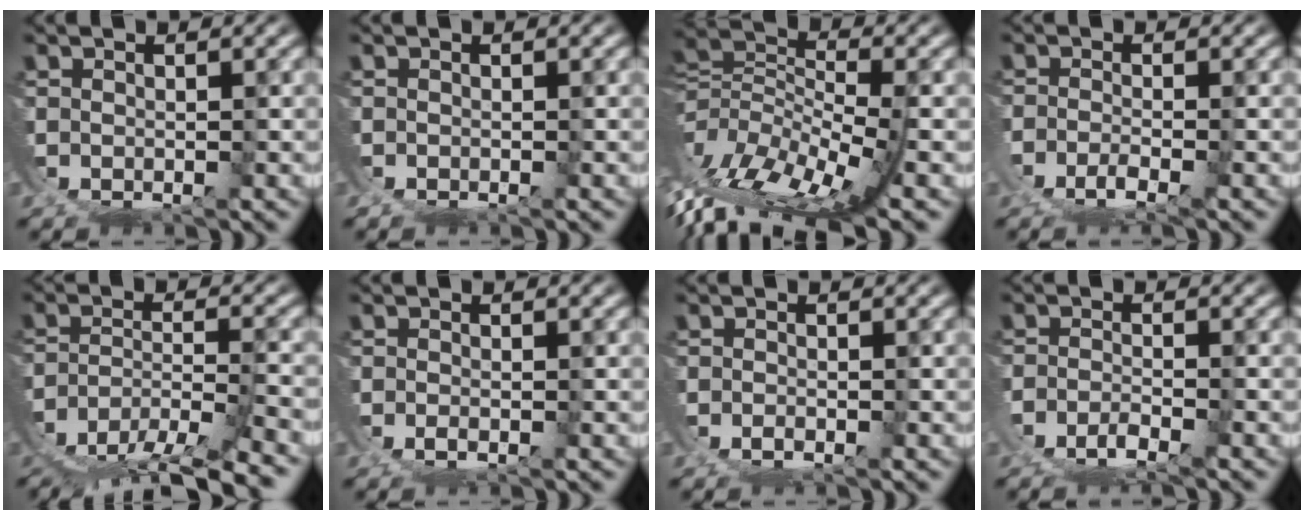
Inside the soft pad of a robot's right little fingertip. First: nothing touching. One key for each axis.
{"total": 0.7, "fx": -0.5, "fy": 0.4, "fz": -0.1, "tx": -0.004, "ty": -0.004, "tz": -0.010}
{"total": 10.3, "fx": -5.3, "fy": 4.6, "fz": 7.5, "tx": -0.153, "ty": -0.040, "tz": -0.073}
{"total": 2.5, "fx": -1.9, "fy": 0.3, "fz": 1.6, "tx": -0.028, "ty": -0.006, "tz": -0.041}
{"total": 10.6, "fx": -7.7, "fy": 4.2, "fz": 5.9, "tx": -0.110, "ty": -0.035, "tz": -0.116}
{"total": 1.0, "fx": -0.8, "fy": 0.0, "fz": 0.5, "tx": -0.006, "ty": -0.003, "tz": -0.019}
{"total": 1.0, "fx": -1.0, "fy": -0.1, "fz": 0.3, "tx": 0.002, "ty": 0.000, "tz": -0.023}
{"total": 2.5, "fx": -2.2, "fy": 0.2, "fz": 1.3, "tx": -0.021, "ty": -0.003, "tz": -0.047}